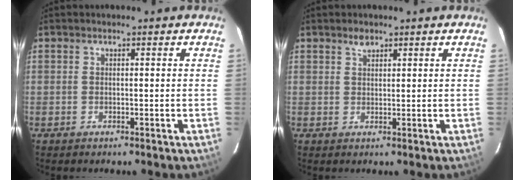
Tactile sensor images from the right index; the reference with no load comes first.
{"total": 1.7, "force": [1.2, 1.0, 0.7], "torque": [-0.011, 0.004, 0.021]}